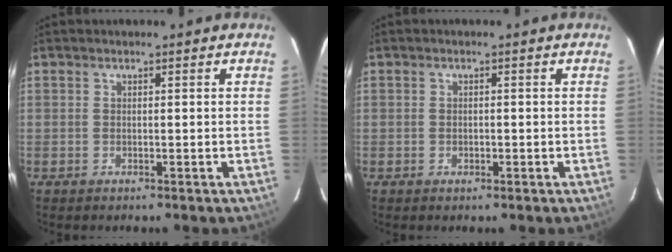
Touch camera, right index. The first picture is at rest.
{"total": 1.0, "force": [-0.3, 0.9, 0.3], "torque": [-0.003, 0.000, -0.004]}